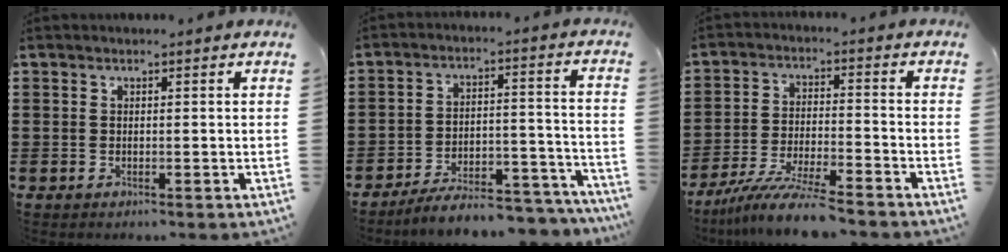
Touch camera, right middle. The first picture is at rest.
{"total": 7.2, "force": [-6.8, 0.8, 2.3], "torque": [-0.033, 0.016, -0.129]}
{"total": 9.1, "force": [-7.9, 0.3, 4.5], "torque": [-0.093, 0.000, -0.155]}